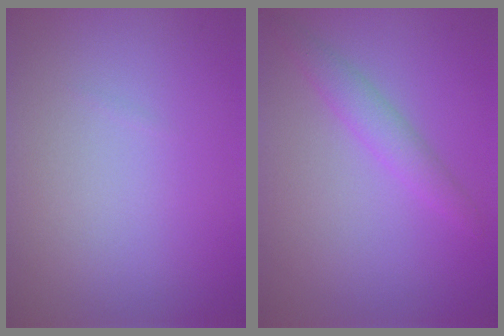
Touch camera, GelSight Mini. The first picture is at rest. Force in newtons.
{"total": 2.0, "press": 2.0, "slide": 0.1}